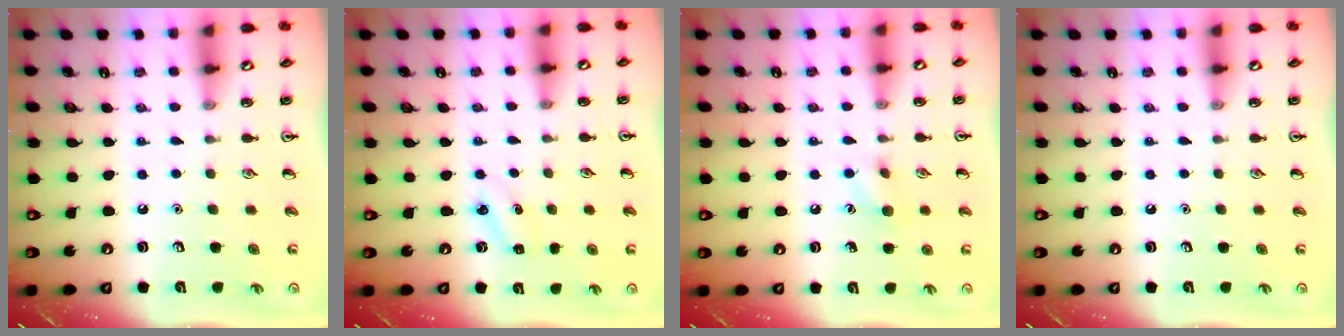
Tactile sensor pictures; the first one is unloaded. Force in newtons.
{"total": 2.8, "press": 2.6, "slide": 1.0}
{"total": 6.6, "press": 6.4, "slide": 1.5}
{"total": 0.0}